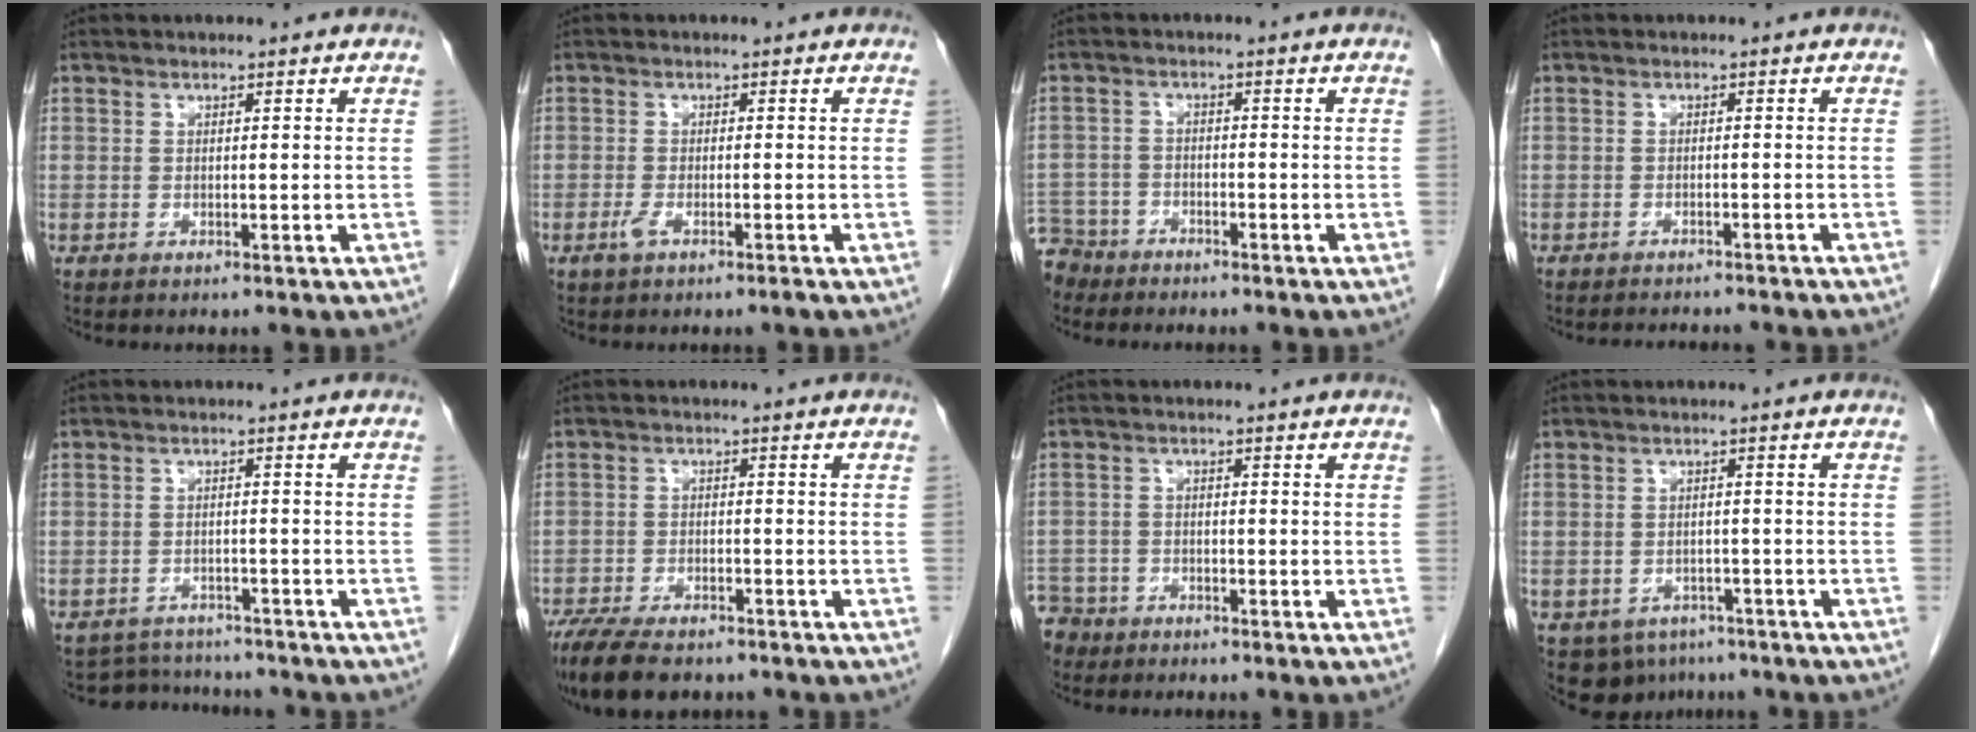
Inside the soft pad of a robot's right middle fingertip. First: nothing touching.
{"total": 1.9, "force": [-1.2, 0.2, 1.4], "torque": [-0.032, -0.003, -0.025]}
{"total": 6.0, "force": [-5.4, 2.6, -0.4], "torque": [0.007, -0.006, -0.104]}
{"total": 6.6, "force": [-6.2, 0.9, 2.2], "torque": [-0.026, -0.006, -0.076]}
{"total": 5.3, "force": [-5.2, 1.2, -0.5], "torque": [0.007, 0.013, -0.074]}
{"total": 11.4, "force": [-9.0, 4.0, 5.8], "torque": [-0.106, -0.013, -0.141]}
{"total": 4.9, "force": [-4.1, 2.5, -0.5], "torque": [0.010, -0.001, -0.081]}
{"total": 6.3, "force": [-4.3, 4.4, 1.2], "torque": [-0.015, 0.005, -0.056]}